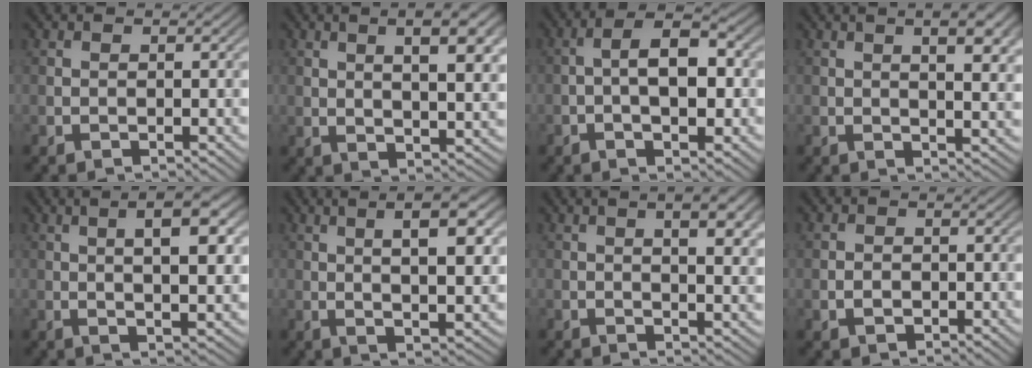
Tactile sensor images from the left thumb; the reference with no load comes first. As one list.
[{"total": 9.7, "force": [3.4, 3.0, 8.6], "torque": [-0.124, 0.009, 0.049]}, {"total": 7.4, "force": [-0.9, 2.9, 6.8], "torque": [-0.116, 0.012, -0.021]}, {"total": 7.8, "force": [2.7, 2.3, 6.9], "torque": [-0.089, 0.010, 0.038]}, {"total": 8.4, "force": [2.0, 2.0, 7.9], "torque": [-0.119, 0.011, 0.029]}, {"total": 9.4, "force": [2.7, 2.4, 8.7], "torque": [-0.125, 0.012, 0.042]}, {"total": 6.5, "force": [1.8, 1.9, 5.9], "torque": [-0.088, 0.001, 0.026]}, {"total": 1.8, "force": [-0.7, 1.3, 1.1], "torque": [-0.022, -0.003, -0.014]}]